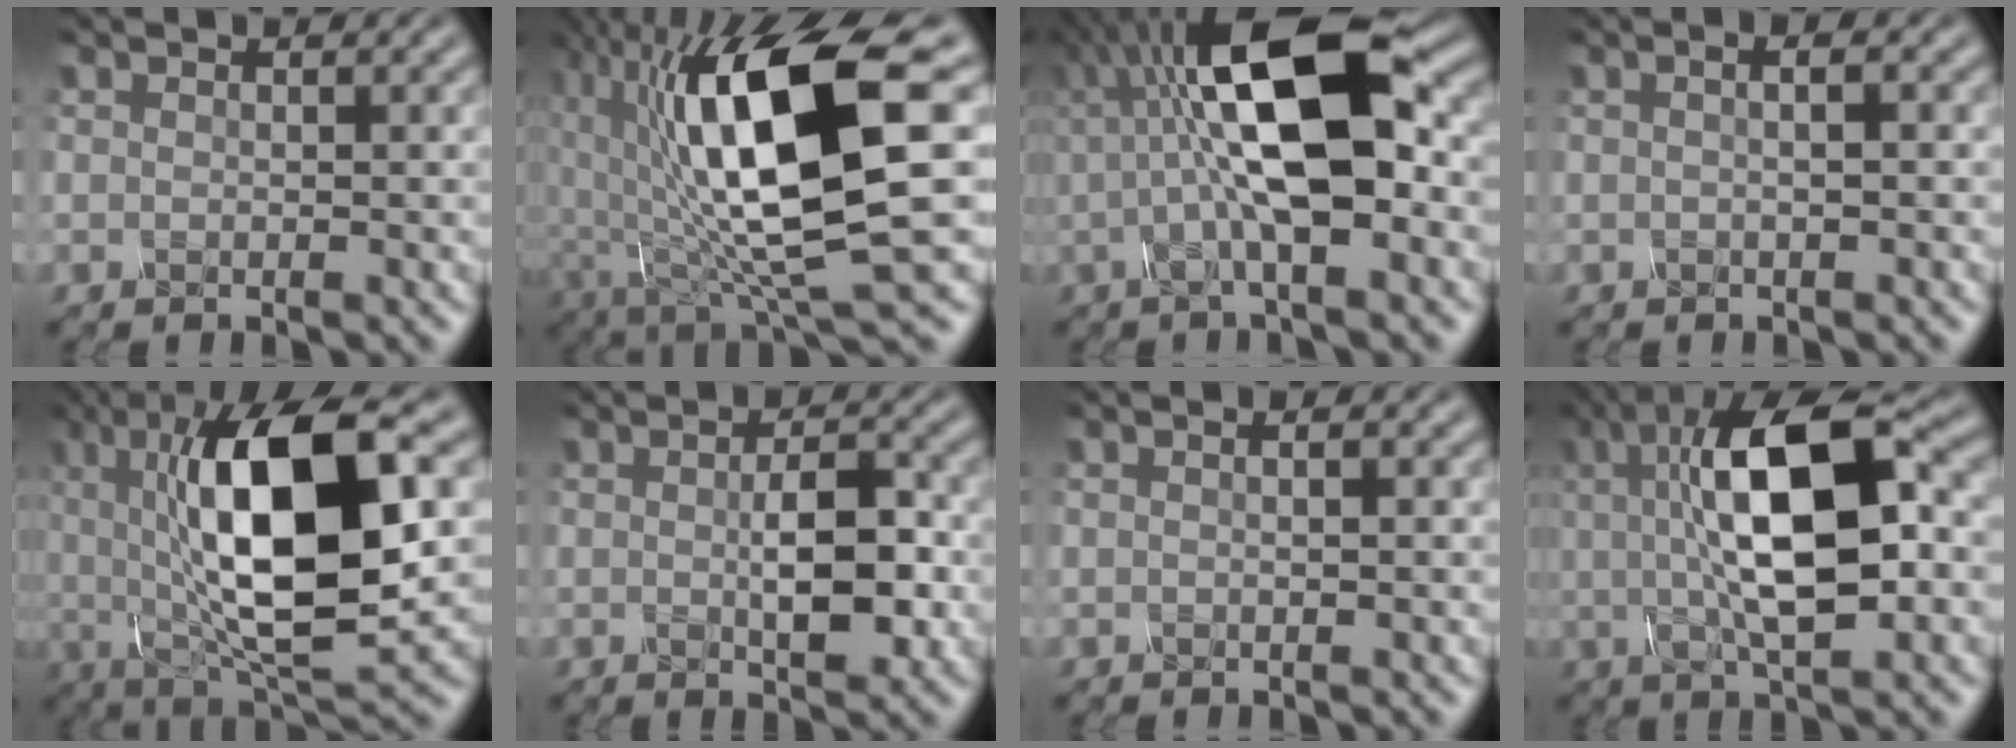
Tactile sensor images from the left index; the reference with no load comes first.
{"total": 14.9, "force": [1.7, 4.7, 14.0], "torque": [-0.251, -0.014, 0.033]}
{"total": 11.8, "force": [1.6, 3.8, 11.0], "torque": [-0.190, 0.020, 0.017]}
{"total": 3.0, "force": [0.8, 1.3, 2.5], "torque": [-0.010, 0.010, -0.016]}
{"total": 14.5, "force": [2.0, 5.0, 13.4], "torque": [-0.214, 0.006, 0.029]}
{"total": 4.6, "force": [-0.2, 2.0, 4.2], "torque": [-0.074, -0.001, -0.001]}
{"total": 1.2, "force": [0.3, 0.4, 1.1], "torque": [-0.008, -0.010, -0.002]}
{"total": 11.7, "force": [1.7, 3.9, 10.9], "torque": [-0.178, 0.017, 0.023]}